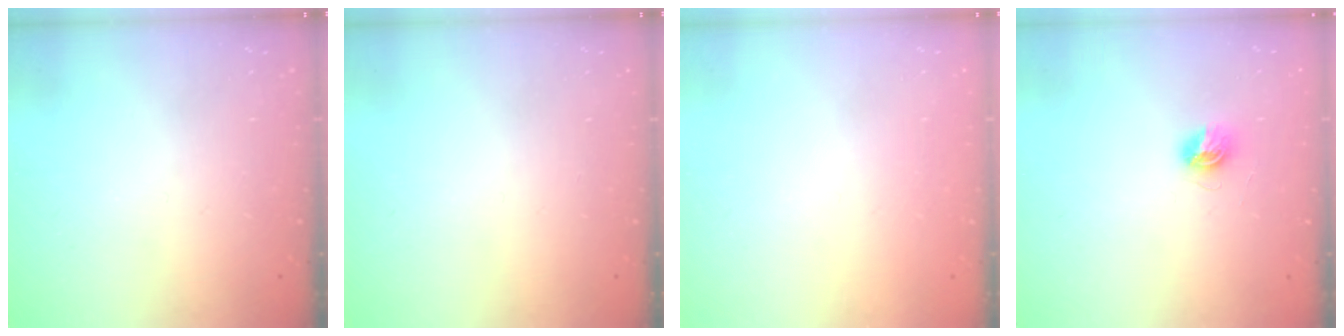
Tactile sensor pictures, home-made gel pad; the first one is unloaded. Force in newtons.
{"total": 0.0}
{"total": 0.9, "press": 0.9, "slide": 0.1}
{"total": 5.6, "press": 5.6, "slide": 0.5}